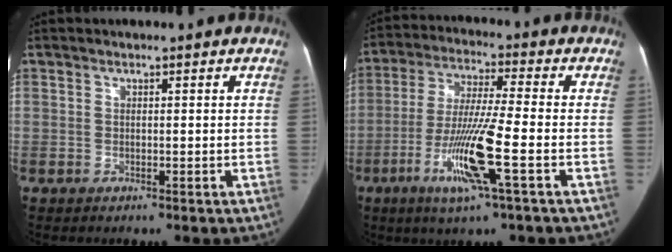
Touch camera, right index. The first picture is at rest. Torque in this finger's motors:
{"motor_torque": [1.23, -0.91, 0.35, 0.16]}